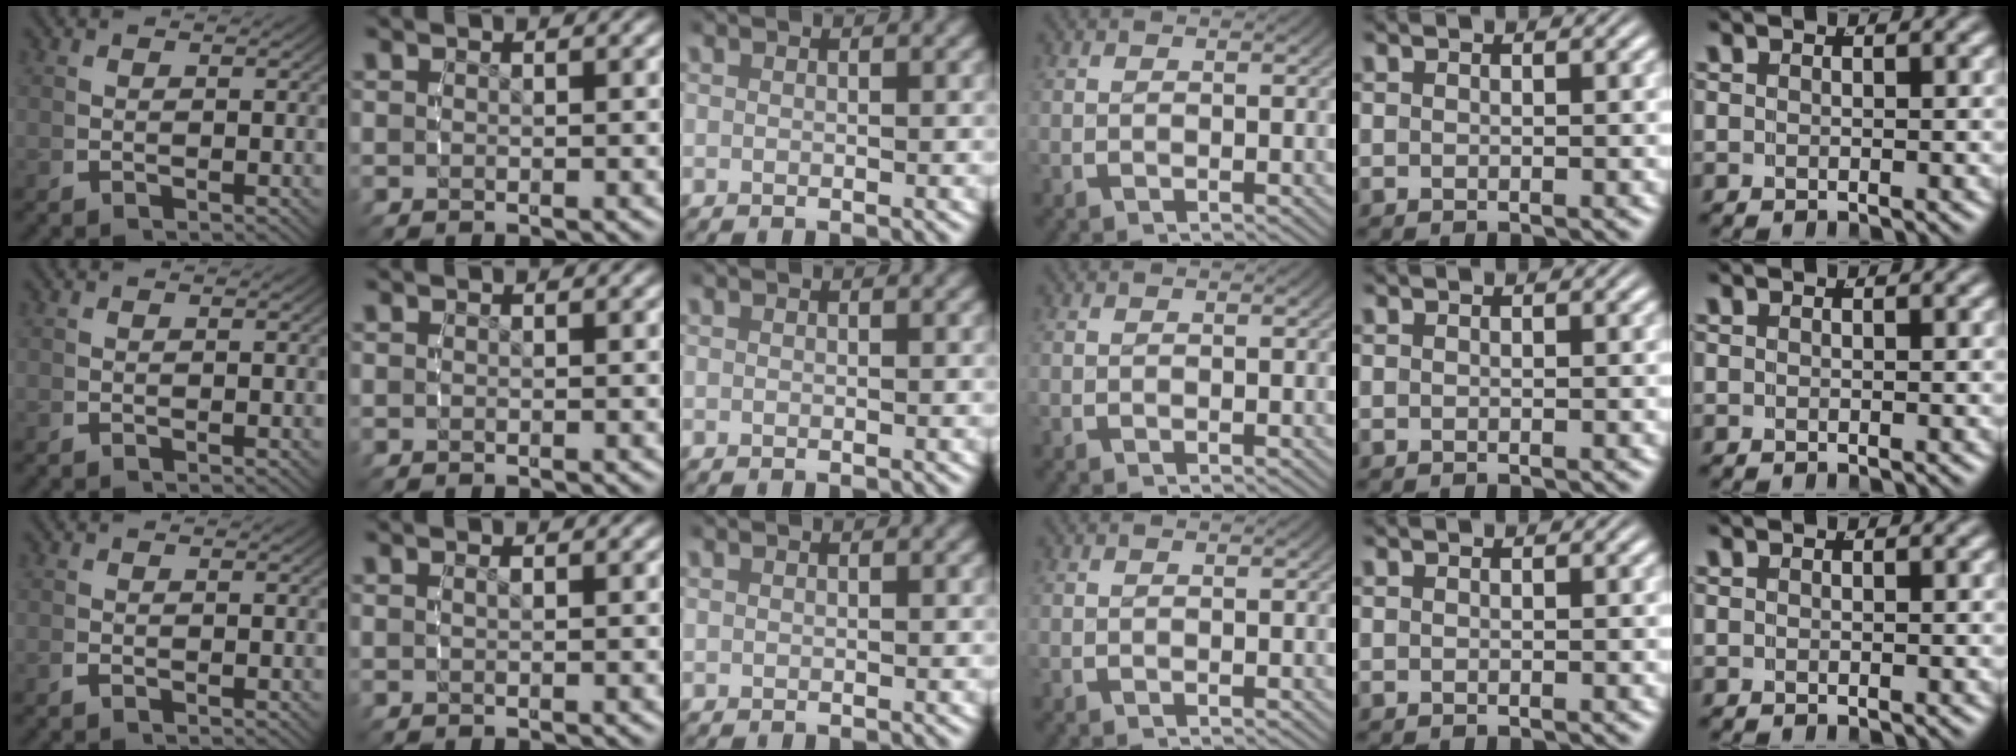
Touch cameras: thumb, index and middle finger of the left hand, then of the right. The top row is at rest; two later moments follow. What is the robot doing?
{"motion": "grasp_and_lifting", "object": "small bumper sticker"}